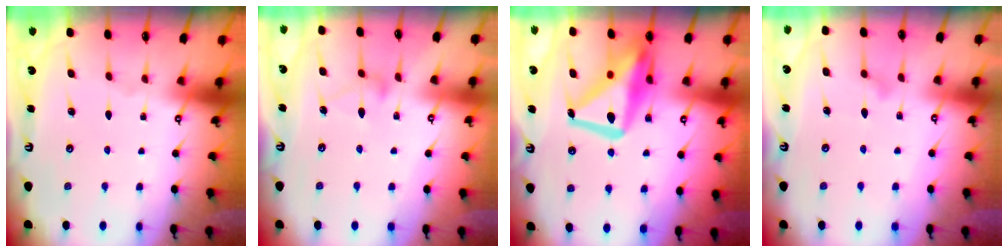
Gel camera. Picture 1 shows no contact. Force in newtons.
{"total": 7.3, "press": 7.3, "slide": 0.3}
{"total": 18.0, "press": 18.0, "slide": 1.7}
{"total": 8.0, "press": 8.0, "slide": 0.5}